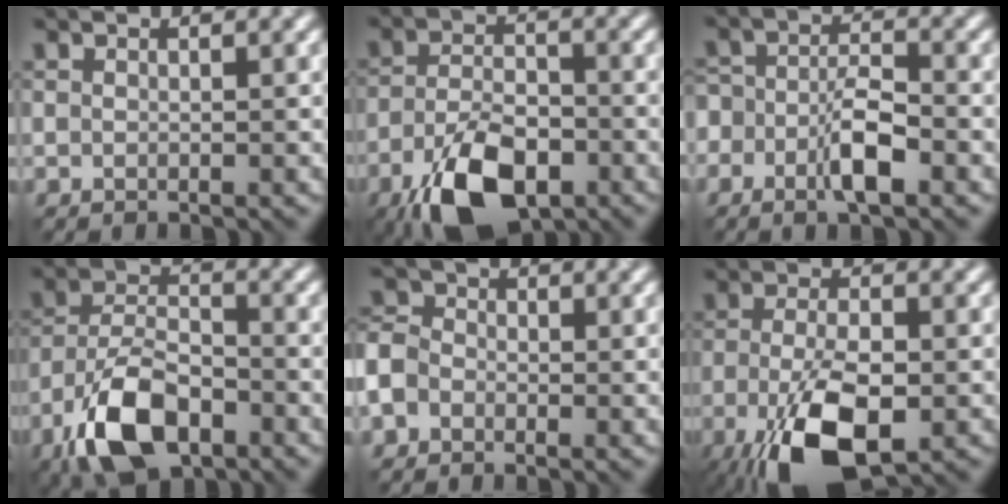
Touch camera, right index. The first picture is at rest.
{"total": 8.8, "force": [-5.1, 4.0, 6.0], "torque": [-0.128, -0.015, -0.092]}
{"total": 4.2, "force": [-1.9, 2.0, 3.2], "torque": [-0.051, 0.004, -0.039]}
{"total": 8.5, "force": [-4.8, 4.0, 5.8], "torque": [-0.113, 0.003, -0.099]}
{"total": 5.0, "force": [-2.0, 4.1, 2.3], "torque": [-0.047, 0.002, -0.054]}
{"total": 9.5, "force": [-4.3, 3.7, 7.6], "torque": [-0.161, -0.014, -0.077]}